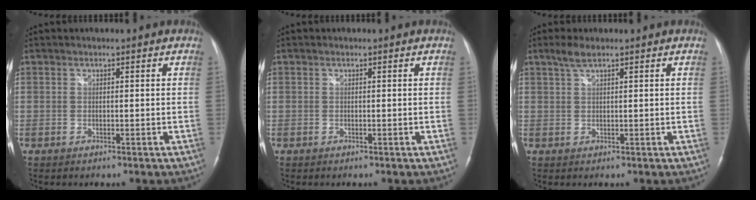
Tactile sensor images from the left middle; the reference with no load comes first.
{"total": 0.0}
{"total": 2.3, "force": [1.7, 0.3, 1.5], "torque": [-0.038, 0.007, 0.037]}